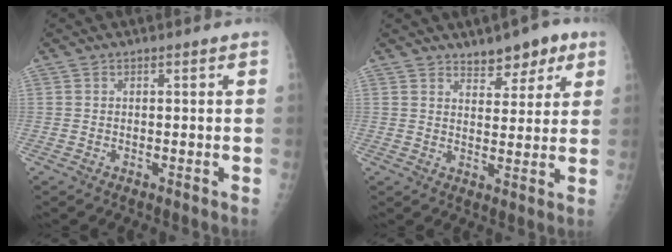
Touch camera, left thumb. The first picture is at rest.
{"total": 6.9, "force": [4.7, 3.4, 3.7], "torque": [-0.018, -0.026, 0.067]}